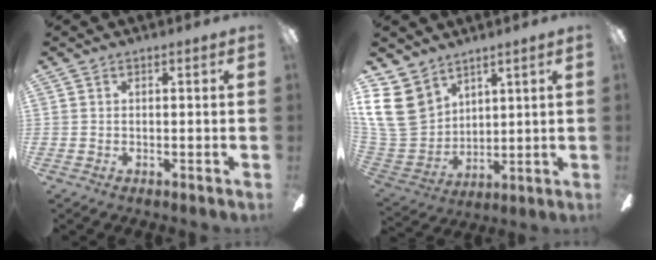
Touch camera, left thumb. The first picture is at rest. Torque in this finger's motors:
{"motor_torque": [0.79, 0.83, 1.40, -1.37, 0.87]}